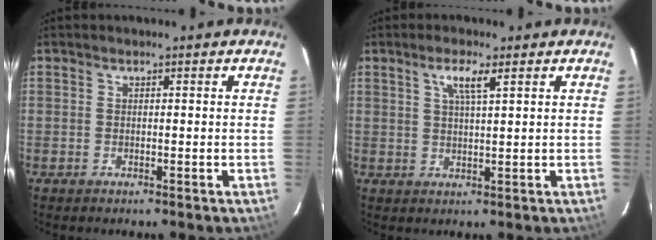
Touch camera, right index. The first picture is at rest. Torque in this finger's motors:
{"motor_torque": [-0.08, 0.12, 0.21, 0.06]}